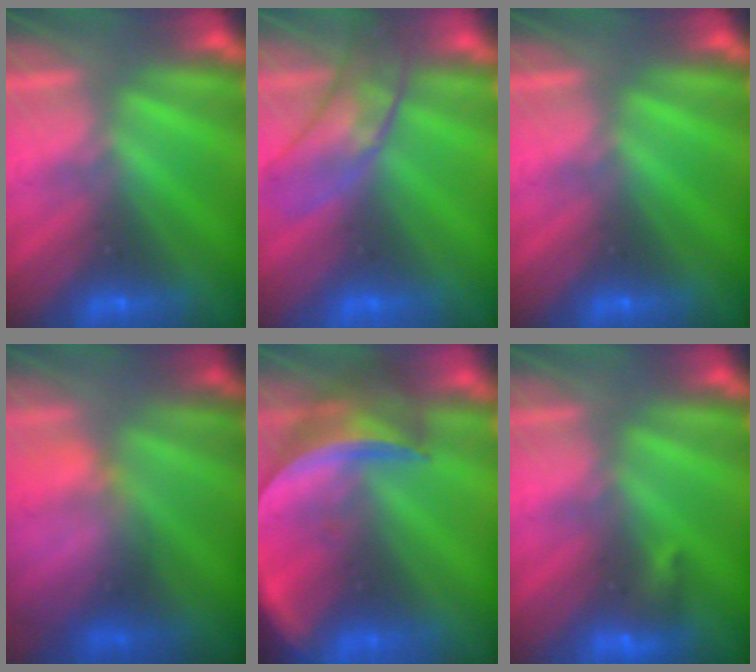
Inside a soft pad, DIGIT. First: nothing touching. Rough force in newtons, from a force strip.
{"total": 3.1}
{"total": 0.0}
{"total": 4.7}
{"total": 8.4}
{"total": 2.8}